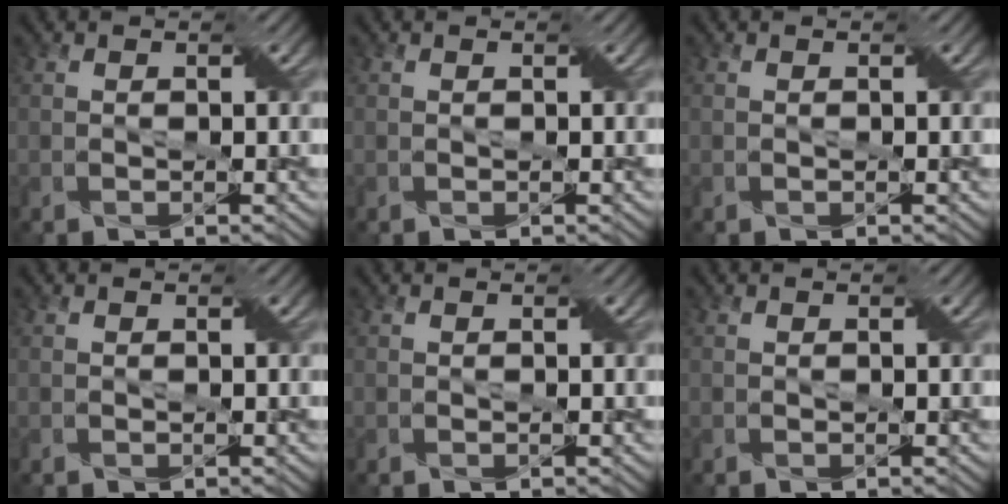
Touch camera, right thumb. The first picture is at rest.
{"total": 0.0}
{"total": 0.0}
{"total": 0.0}
{"total": 0.0}
{"total": 0.0}